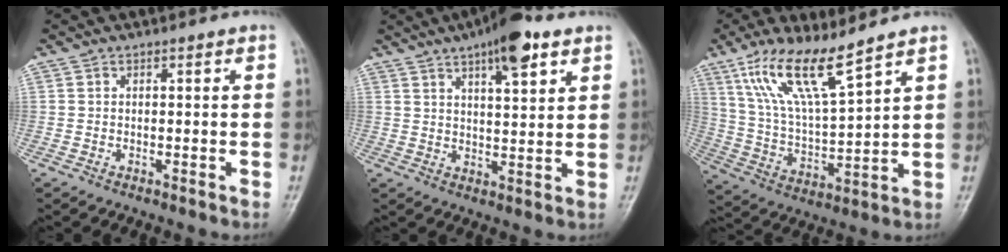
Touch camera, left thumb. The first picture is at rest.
{"total": 10.5, "force": [6.2, 3.2, 7.9], "torque": [-0.104, -0.021, 0.091]}
{"total": 13.4, "force": [9.1, 2.5, 9.5], "torque": [-0.177, -0.046, 0.190]}